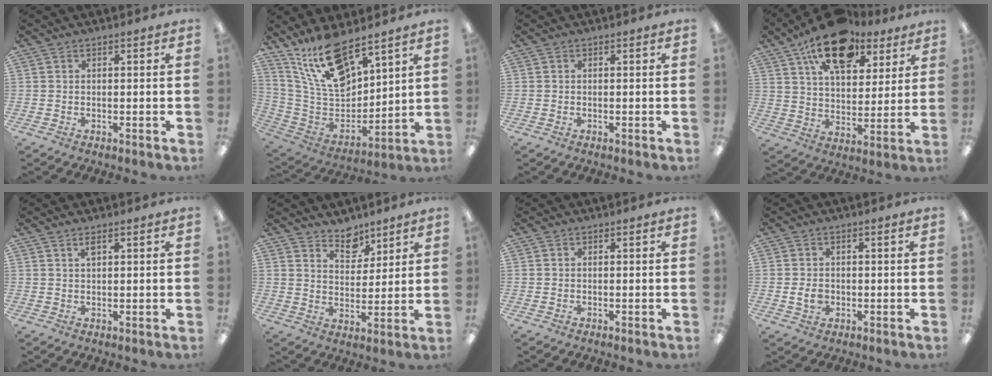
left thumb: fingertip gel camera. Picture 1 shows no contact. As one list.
[{"total": 17.2, "force": [13.0, 6.8, 9.0], "torque": [-0.187, -0.070, 0.236]}, {"total": 0.0}, {"total": 17.6, "force": [11.3, 9.3, 9.8], "torque": [-0.156, -0.051, 0.198]}, {"total": 2.0, "force": [1.4, 0.5, 1.3], "torque": [-0.030, 0.003, 0.024]}, {"total": 7.4, "force": [6.2, 3.6, 1.6], "torque": [-0.014, -0.044, 0.113]}, {"total": 0.0}, {"total": 3.1, "force": [-0.2, 2.3, 2.0], "torque": [-0.036, 0.005, -0.004]}]